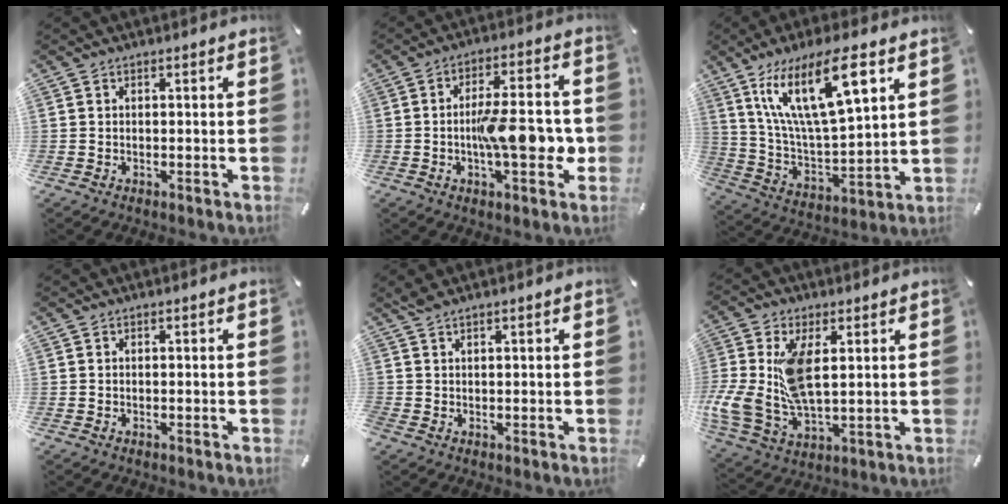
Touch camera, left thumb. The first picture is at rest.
{"total": 13.4, "force": [-1.9, 5.2, 12.2], "torque": [-0.161, 0.000, -0.032]}
{"total": 19.5, "force": [11.2, 6.8, 14.5], "torque": [-0.298, -0.032, 0.183]}
{"total": 0.0}
{"total": 0.9, "force": [0.8, 0.3, 0.3], "torque": [-0.007, 0.001, 0.015]}
{"total": 13.8, "force": [2.1, 7.7, 11.3], "torque": [-0.257, -0.010, 0.043]}